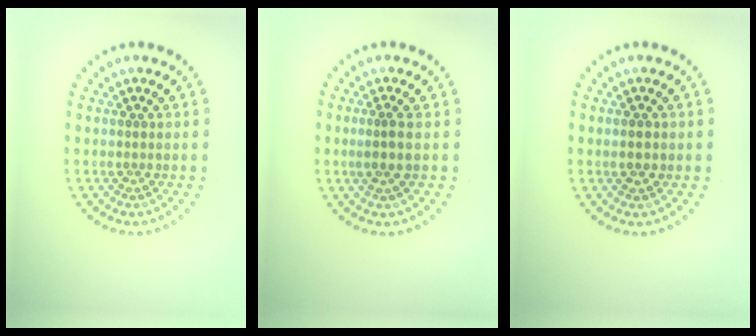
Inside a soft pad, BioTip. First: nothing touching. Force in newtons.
{"total": 1.6, "press": 1.4, "slide": 0.8}
{"total": 1.7, "press": 1.7, "slide": 0.2}